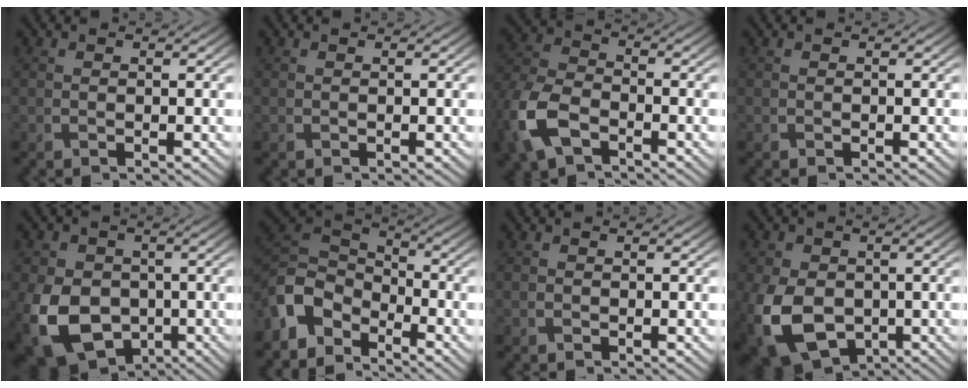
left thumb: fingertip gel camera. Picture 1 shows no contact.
{"total": 0.0}
{"total": 10.3, "force": [-5.1, 5.9, 6.8], "torque": [-0.186, -0.020, -0.111]}
{"total": 0.0}
{"total": 13.5, "force": [-4.0, 10.0, 8.1], "torque": [-0.197, -0.044, -0.070]}
{"total": 7.8, "force": [-4.9, 5.0, 3.5], "torque": [-0.088, -0.001, -0.117]}
{"total": 0.6, "force": [-0.4, 0.4, 0.2], "torque": [-0.007, -0.004, -0.005]}
{"total": 12.3, "force": [-3.4, 8.7, 8.0], "torque": [-0.207, -0.040, -0.058]}